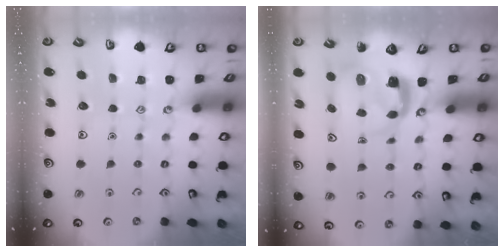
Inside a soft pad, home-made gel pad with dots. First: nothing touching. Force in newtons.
{"total": 4.0, "press": 3.9, "slide": 0.4}